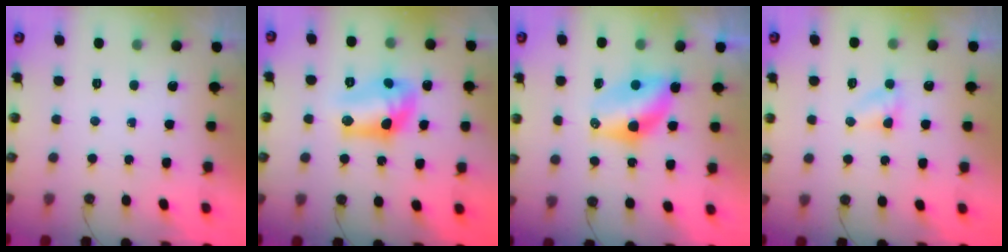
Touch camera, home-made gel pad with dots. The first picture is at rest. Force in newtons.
{"total": 12.2, "press": 12.2, "slide": 0.5}
{"total": 7.3, "press": 7.3, "slide": 0.5}
{"total": 3.3, "press": 3.3, "slide": 0.3}